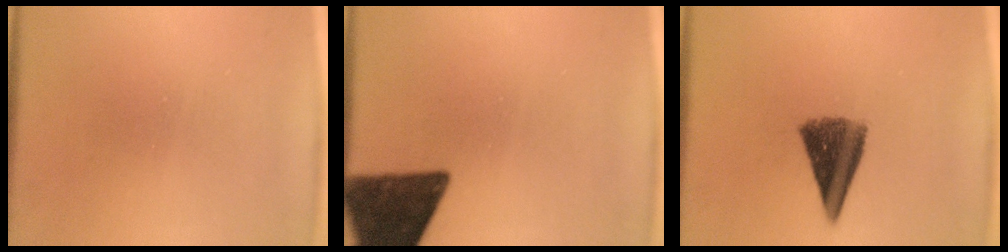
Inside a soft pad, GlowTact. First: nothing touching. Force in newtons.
{"total": 13.7}
{"total": 8.5}